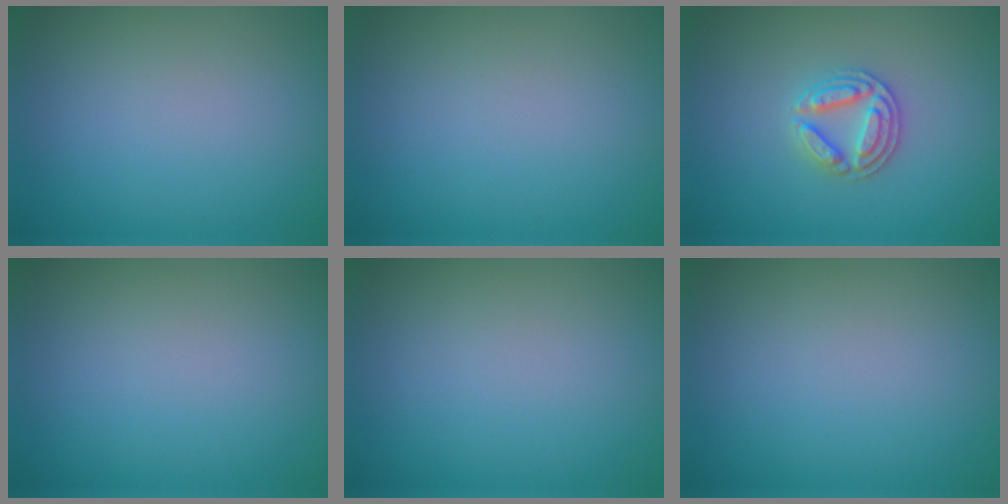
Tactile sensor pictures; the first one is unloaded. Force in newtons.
{"total": 0.0}
{"total": 3.1, "press": 2.9, "slide": 1.1}
{"total": 0.0}
{"total": 0.0}
{"total": 0.0}